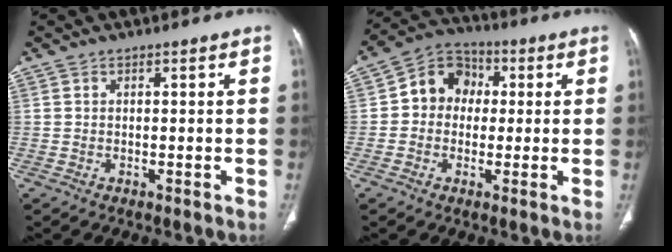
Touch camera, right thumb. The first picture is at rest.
{"total": 9.1, "force": [0.7, 7.9, 4.6], "torque": [-0.043, 0.022, -0.004]}